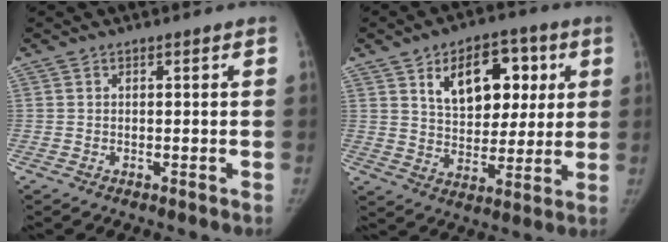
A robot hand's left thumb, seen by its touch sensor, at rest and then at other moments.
{"total": 15.0, "force": [5.5, 9.7, 10.1], "torque": [-0.099, -0.011, 0.091]}